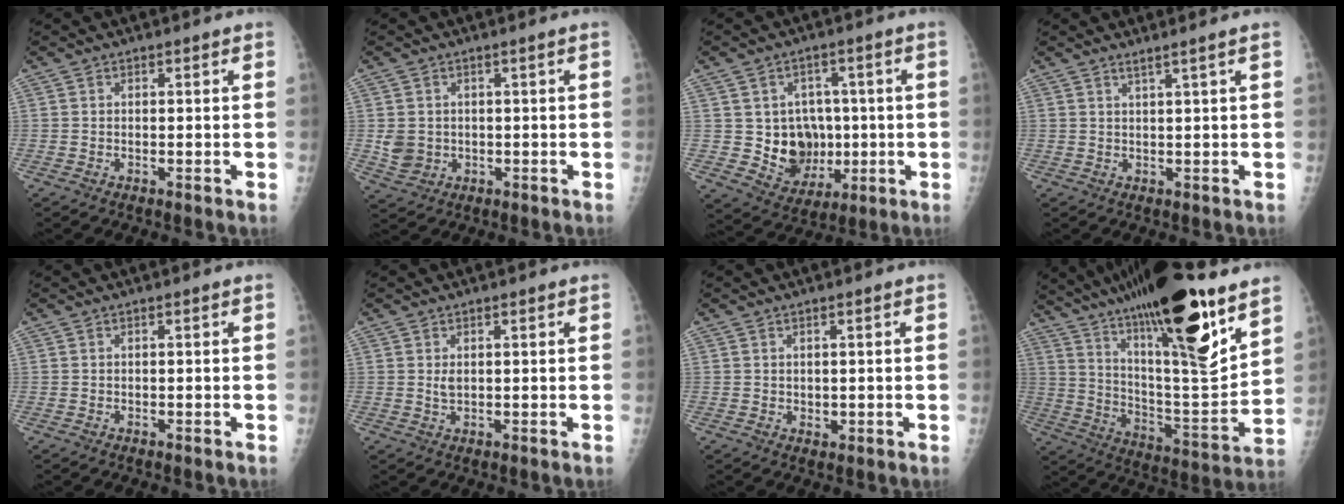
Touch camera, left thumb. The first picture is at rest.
{"total": 3.8, "force": [0.0, 3.2, 2.0], "torque": [-0.032, 0.004, 0.012]}
{"total": 10.4, "force": [-0.1, 9.2, 5.0], "torque": [-0.026, 0.001, 0.018]}
{"total": 1.9, "force": [1.2, -0.8, 1.3], "torque": [-0.034, -0.014, 0.028]}
{"total": 0.0}
{"total": 1.9, "force": [0.7, 0.9, 1.5], "torque": [-0.028, -0.003, 0.018]}
{"total": 1.5, "force": [0.5, 1.0, 1.1], "torque": [-0.012, -0.006, 0.013]}
{"total": 29.4, "force": [18.3, 6.2, 22.2], "torque": [-0.354, -0.062, 0.310]}